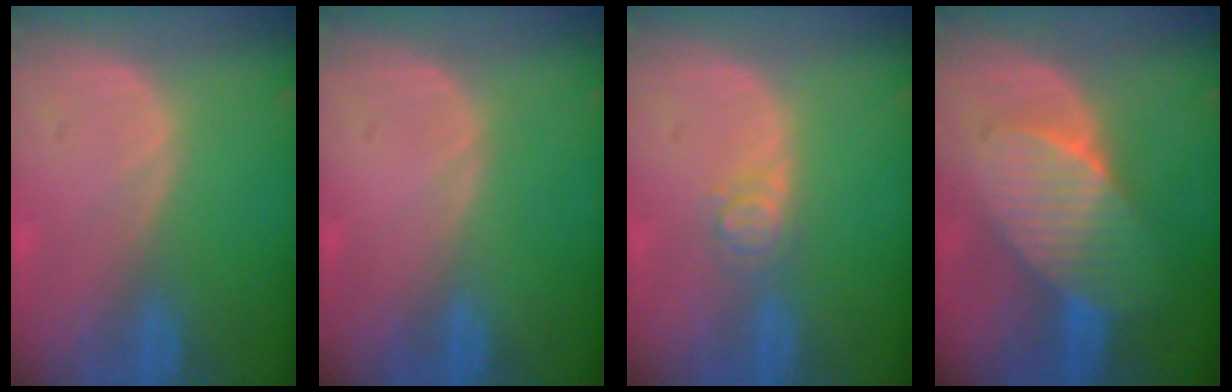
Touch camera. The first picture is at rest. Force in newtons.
{"total": 0.0}
{"total": 2.6, "press": 2.6, "slide": 0.3}
{"total": 7.2, "press": 7.0, "slide": 1.8}